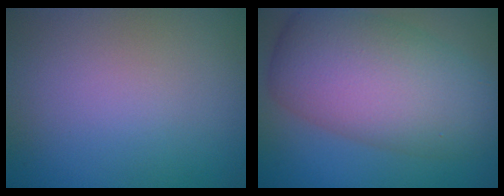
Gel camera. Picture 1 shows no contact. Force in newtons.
{"total": 10.2, "press": 10.1, "slide": 0.5}